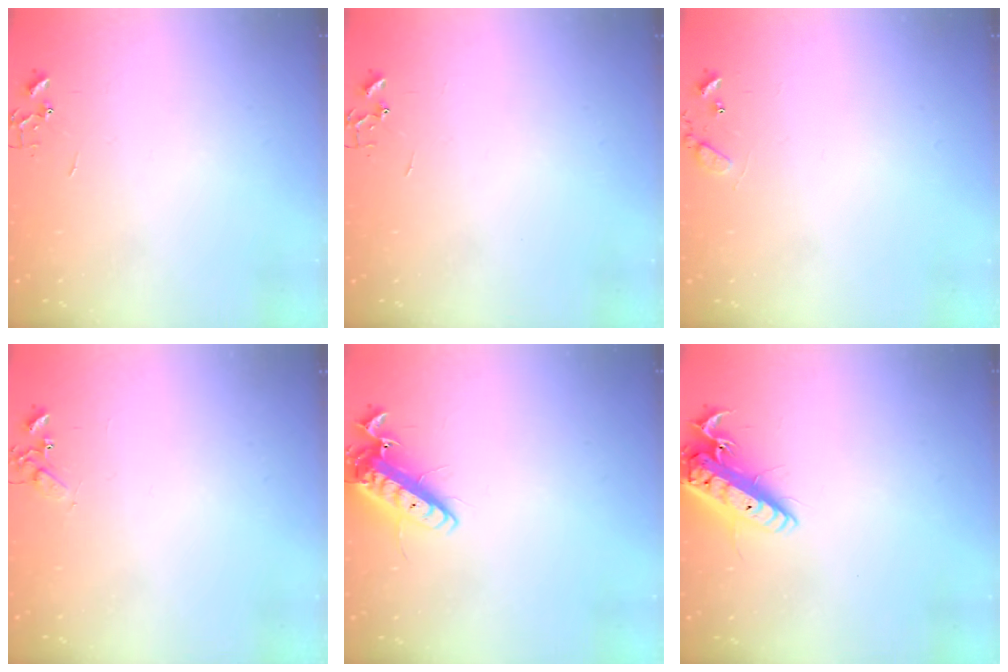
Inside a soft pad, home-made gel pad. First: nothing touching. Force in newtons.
{"total": 0.0}
{"total": 7.7, "press": 7.6, "slide": 0.5}
{"total": 4.7, "press": 4.6, "slide": 0.6}
{"total": 14.1, "press": 13.9, "slide": 2.6}
{"total": 16.4, "press": 16.1, "slide": 3.0}